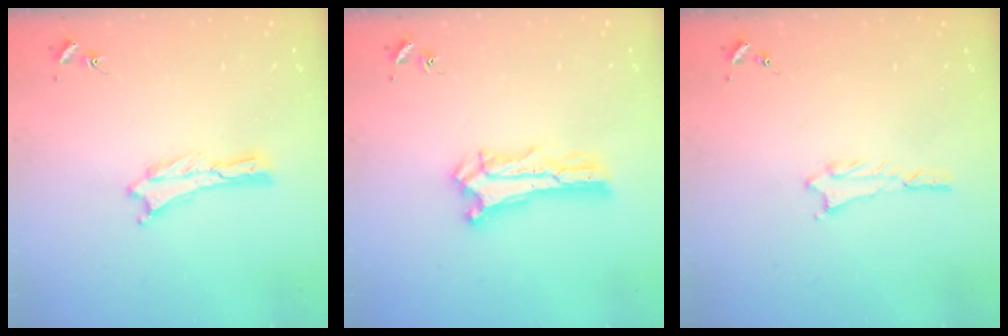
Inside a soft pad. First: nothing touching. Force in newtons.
{"total": 1.5, "press": 1.5, "slide": 0.2}
{"total": 1.0, "press": 1.0, "slide": 0.1}